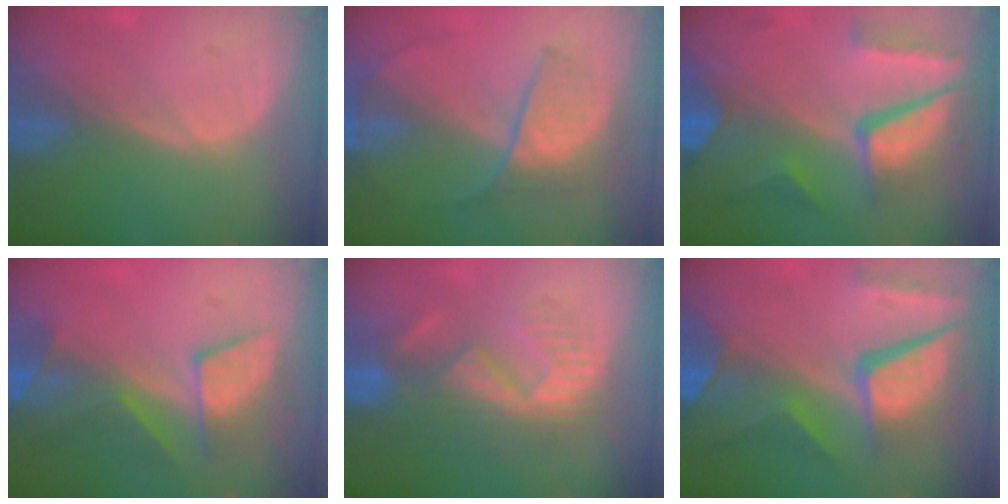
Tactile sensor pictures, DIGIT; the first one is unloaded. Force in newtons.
{"total": 6.4, "press": 6.3, "slide": 1.0}
{"total": 10.4, "press": 8.8, "slide": 5.5}
{"total": 8.0, "press": 7.5, "slide": 2.8}
{"total": 8.9, "press": 8.4, "slide": 2.9}
{"total": 11.9, "press": 9.8, "slide": 6.8}